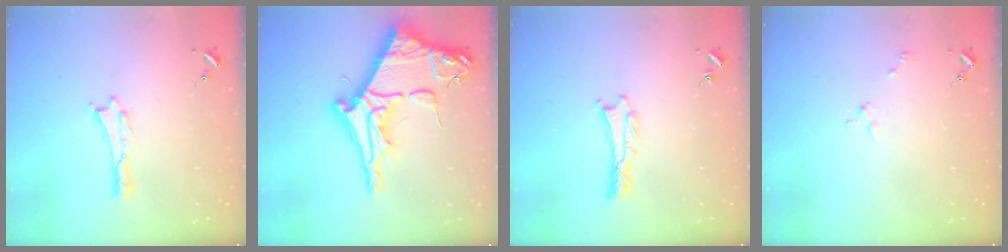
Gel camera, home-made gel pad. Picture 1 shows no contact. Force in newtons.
{"total": 12.1, "press": 12.1, "slide": 1.3}
{"total": 0.8, "press": 0.7, "slide": 0.1}
{"total": 2.0, "press": 2.0, "slide": 0.2}